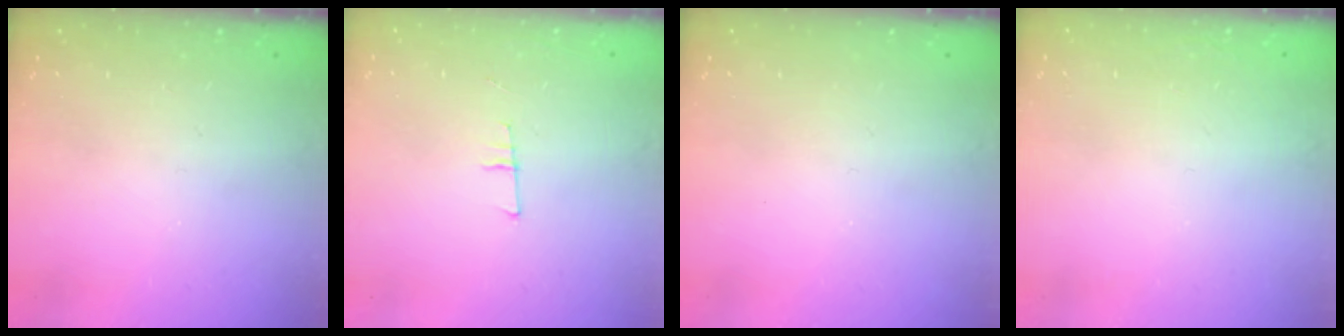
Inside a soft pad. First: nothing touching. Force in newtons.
{"total": 6.6, "press": 5.9, "slide": 2.9}
{"total": 0.0}
{"total": 1.5, "press": 1.5, "slide": 0.1}